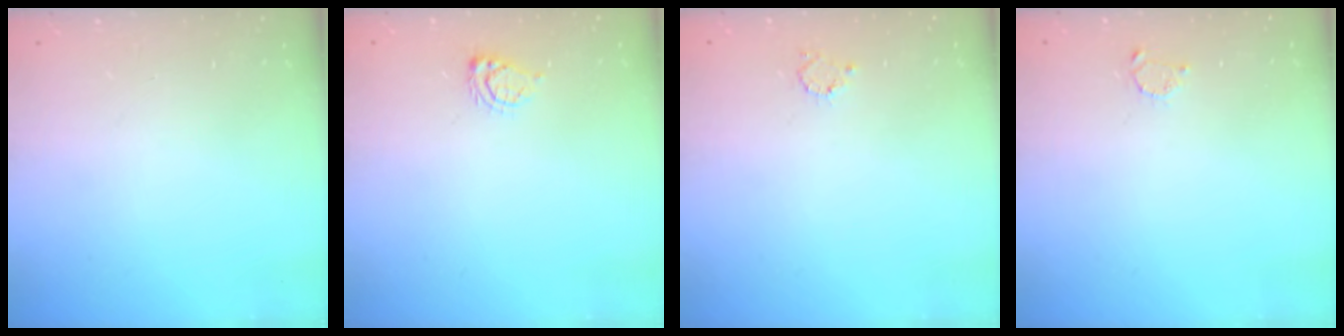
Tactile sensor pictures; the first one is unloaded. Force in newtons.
{"total": 5.3, "press": 5.3, "slide": 0.8}
{"total": 2.6, "press": 2.6, "slide": 0.4}
{"total": 2.1, "press": 2.1, "slide": 0.3}